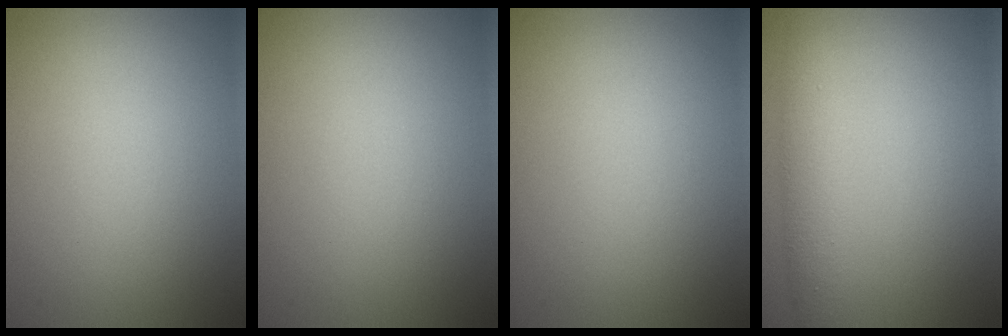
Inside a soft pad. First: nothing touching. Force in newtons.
{"total": 0.0}
{"total": 0.0}
{"total": 2.8, "press": 2.8, "slide": 0.0}